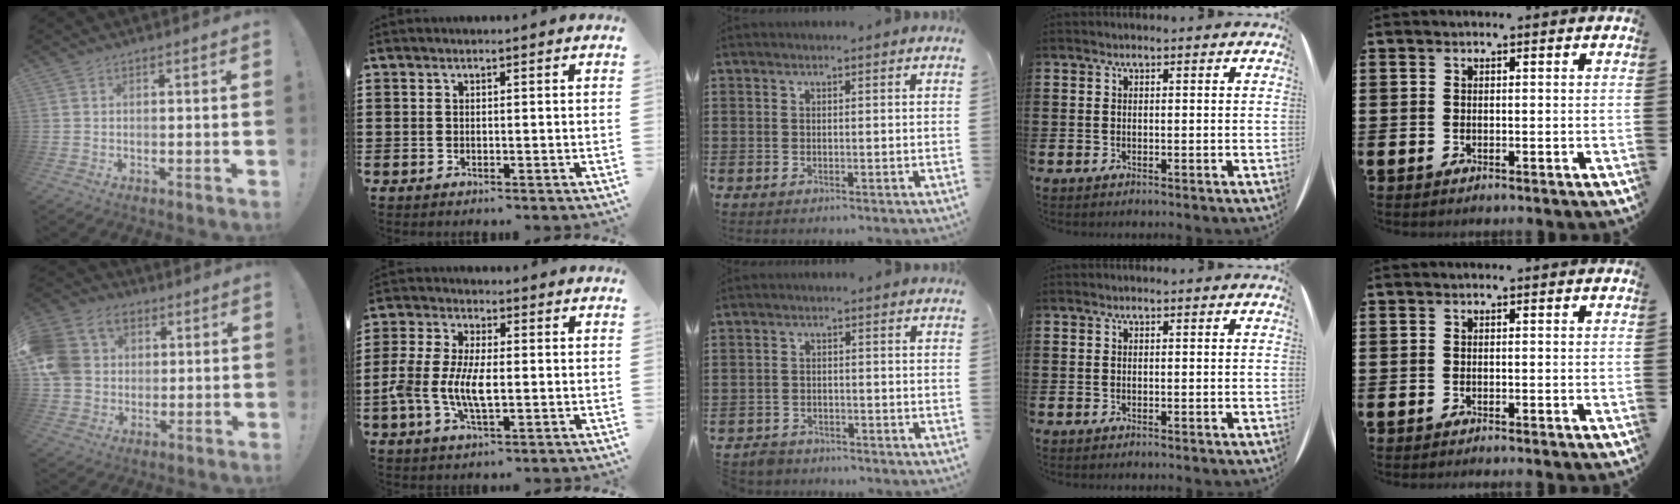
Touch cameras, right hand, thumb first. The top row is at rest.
{"thumb": {"total": 15.1, "force": [4.3, 12.3, 7.6], "torque": [-0.142, -0.005, 0.090]}, "index": {"total": 8.0, "force": [-1.5, 3.7, 6.9], "torque": [-0.162, -0.005, -0.035]}, "middle": {"total": 2.4, "force": [-2.3, 0.5, -0.2], "torque": [-0.005, 0.001, -0.052]}}